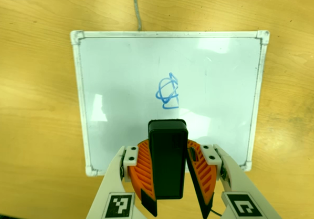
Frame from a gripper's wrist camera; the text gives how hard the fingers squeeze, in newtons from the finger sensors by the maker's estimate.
{"total": 8.3, "left": 8.3, "right": 8.4}